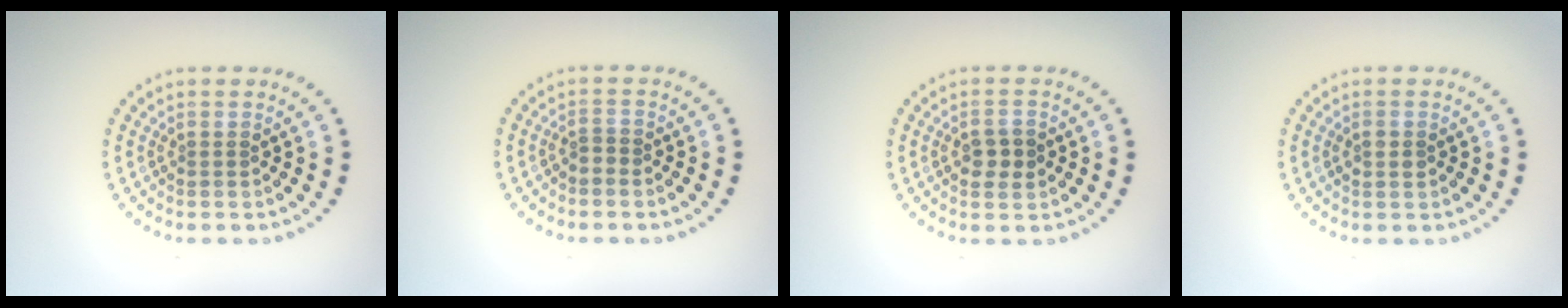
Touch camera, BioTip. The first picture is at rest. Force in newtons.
{"total": 0.6, "press": 0.4, "slide": 0.5}
{"total": 2.3, "press": 2.3, "slide": 0.2}
{"total": 1.0, "press": 1.0, "slide": 0.1}